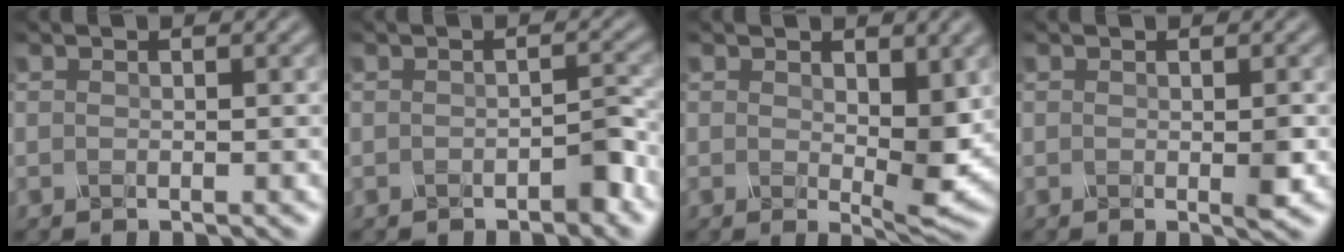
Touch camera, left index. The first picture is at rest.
{"total": 1.6, "force": [-1.4, 0.0, 0.8], "torque": [-0.021, 0.005, -0.017]}
{"total": 4.3, "force": [0.3, 1.5, 4.0], "torque": [-0.078, -0.006, 0.014]}
{"total": 1.2, "force": [-0.4, -0.1, 1.1], "torque": [-0.033, -0.004, 0.000]}